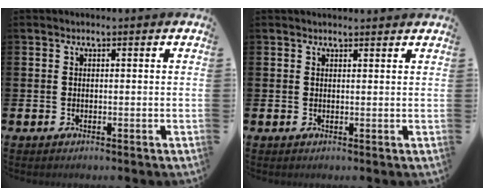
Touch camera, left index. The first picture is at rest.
{"total": 1.1, "force": [1.1, 0.1, 0.1], "torque": [0.006, -0.004, 0.018]}